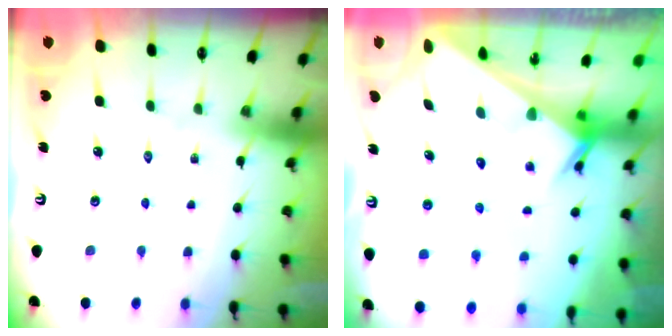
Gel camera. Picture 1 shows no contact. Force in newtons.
{"total": 3.3, "press": 3.2, "slide": 0.2}